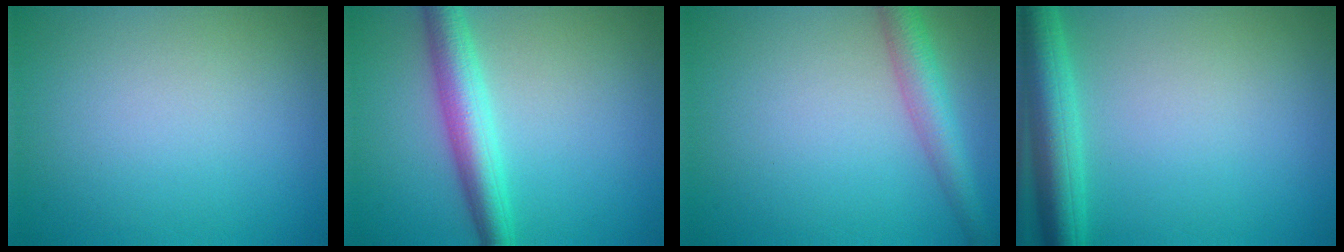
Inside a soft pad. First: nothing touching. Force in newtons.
{"total": 4.7, "press": 4.7, "slide": 0.1}
{"total": 3.8, "press": 3.8, "slide": 0.1}
{"total": 5.0, "press": 5.0, "slide": 0.2}